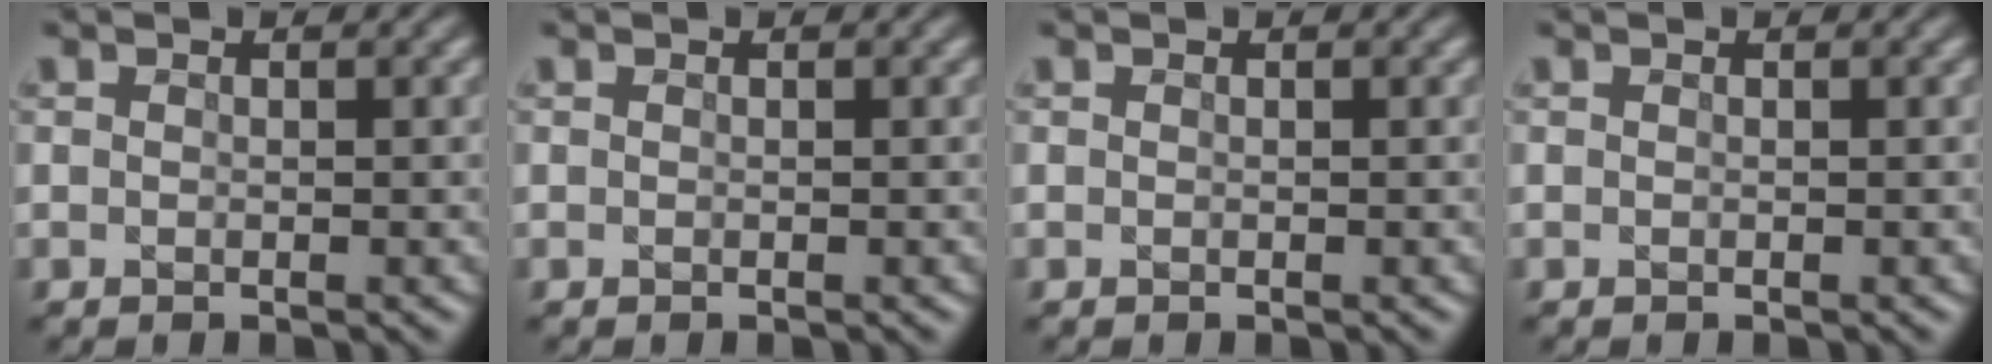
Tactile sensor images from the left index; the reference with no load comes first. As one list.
[{"total": 0.0}, {"total": 0.0}, {"total": 0.0}]